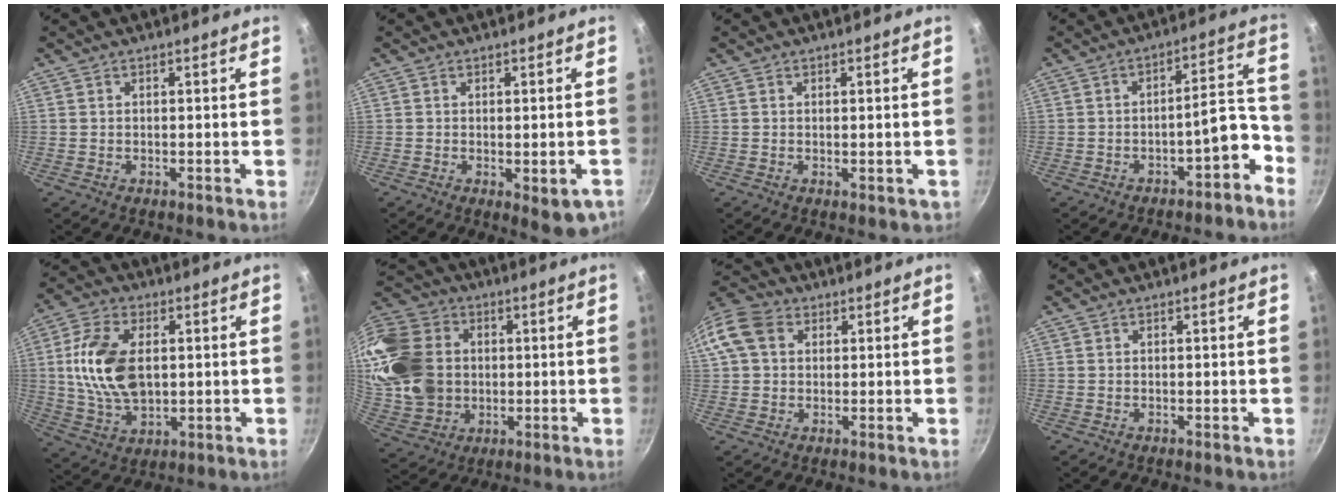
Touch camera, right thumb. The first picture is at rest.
{"total": 5.7, "force": [-2.1, 2.2, 4.9], "torque": [-0.050, -0.003, -0.022]}
{"total": 0.9, "force": [0.1, 0.5, 0.7], "torque": [-0.007, -0.001, 0.002]}
{"total": 8.3, "force": [-5.0, 3.3, 5.8], "torque": [-0.047, 0.080, -0.058]}
{"total": 14.7, "force": [1.7, 8.9, 11.6], "torque": [-0.206, -0.002, 0.034]}
{"total": 22.8, "force": [2.8, 18.6, 13.0], "torque": [-0.263, 0.018, 0.065]}
{"total": 10.7, "force": [2.7, 8.5, 5.9], "torque": [-0.110, 0.021, 0.033]}
{"total": 0.0}